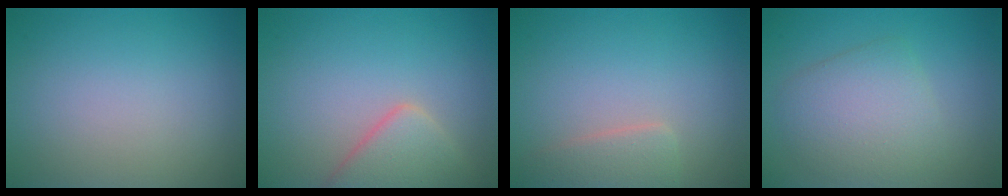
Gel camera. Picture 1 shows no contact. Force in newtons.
{"total": 3.7, "press": 3.7, "slide": 0.3}
{"total": 2.2, "press": 2.2, "slide": 0.1}
{"total": 4.4, "press": 4.4, "slide": 0.3}